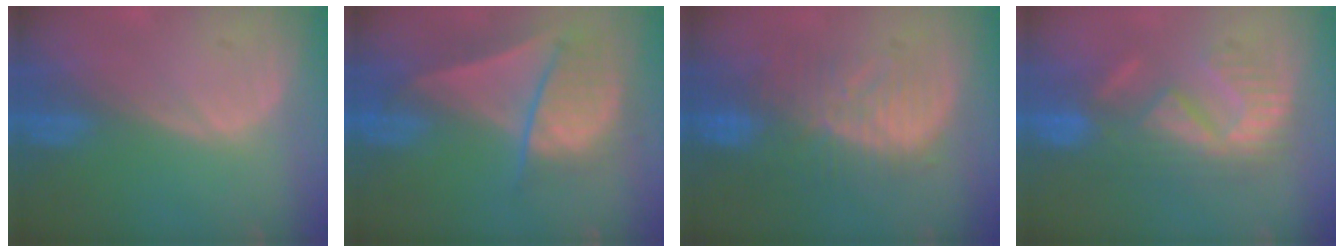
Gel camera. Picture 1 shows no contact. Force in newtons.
{"total": 8.2, "press": 7.5, "slide": 3.3}
{"total": 10.0, "press": 9.0, "slide": 4.2}
{"total": 8.7, "press": 8.5, "slide": 1.6}